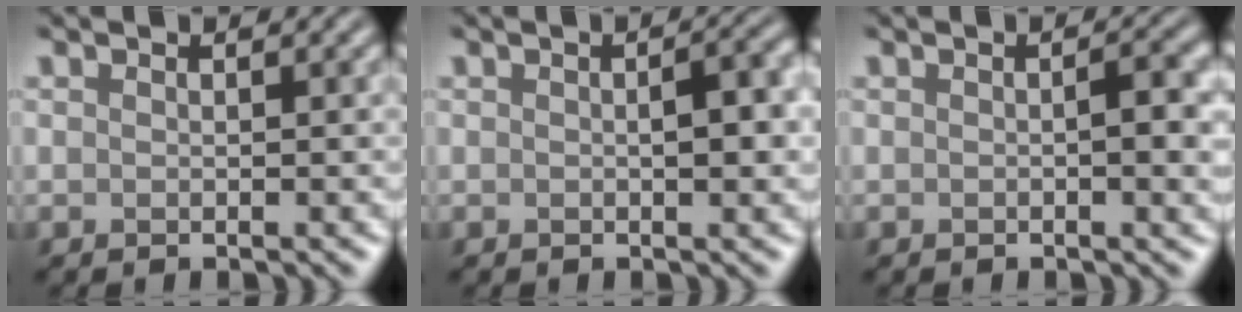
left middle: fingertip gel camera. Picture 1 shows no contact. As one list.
[{"total": 2.9, "force": [0.1, 0.8, 2.8], "torque": [-0.040, 0.004, 0.000]}, {"total": 2.6, "force": [-0.1, 0.5, 2.6], "torque": [-0.038, 0.001, -0.001]}]